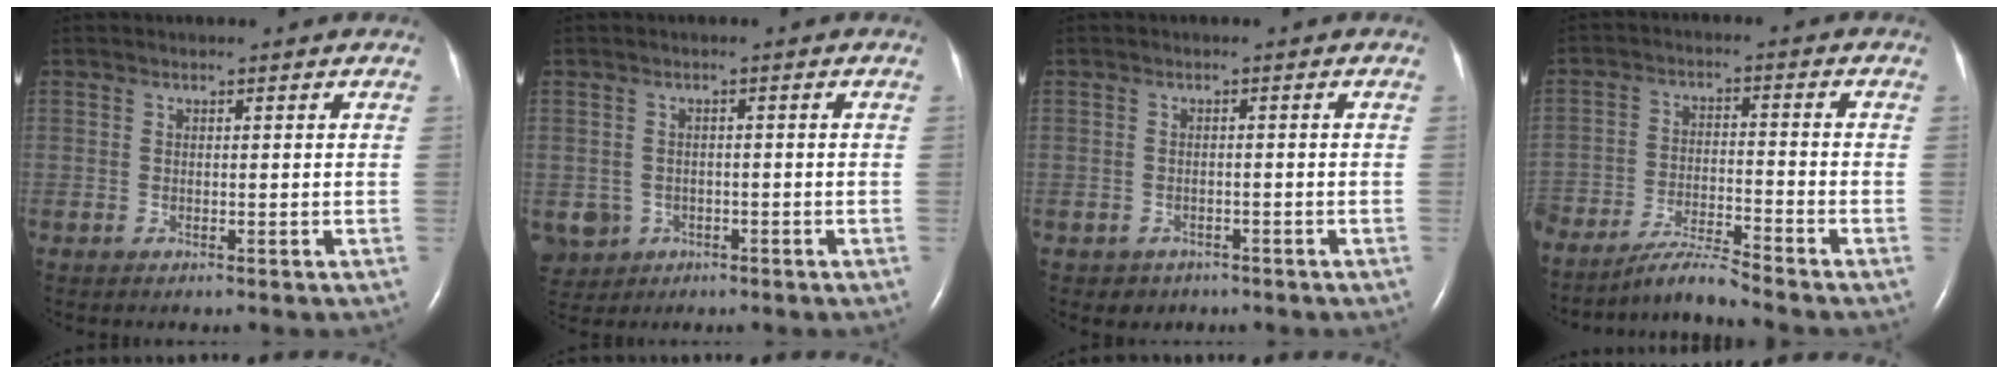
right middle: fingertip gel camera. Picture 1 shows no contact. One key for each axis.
{"total": 5.0, "fx": -1.9, "fy": 4.5, "fz": 0.9, "tx": -0.029, "ty": 0.002, "tz": -0.024}
{"total": 2.2, "fx": -1.4, "fy": 1.7, "fz": 0.0, "tx": -0.009, "ty": 0.007, "tz": -0.015}
{"total": 6.5, "fx": -6.1, "fy": -1.3, "fz": 1.9, "tx": -0.033, "ty": -0.018, "tz": -0.112}